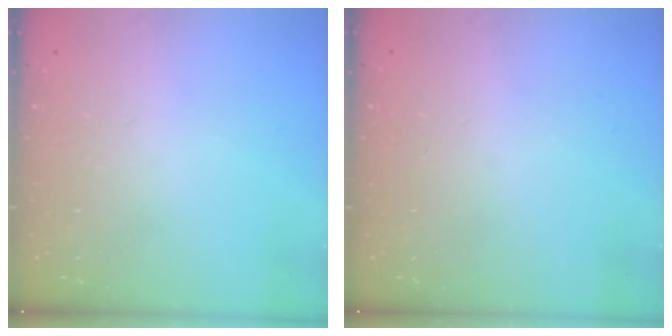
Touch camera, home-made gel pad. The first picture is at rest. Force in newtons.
{"total": 0.8, "press": 0.5, "slide": 0.6}